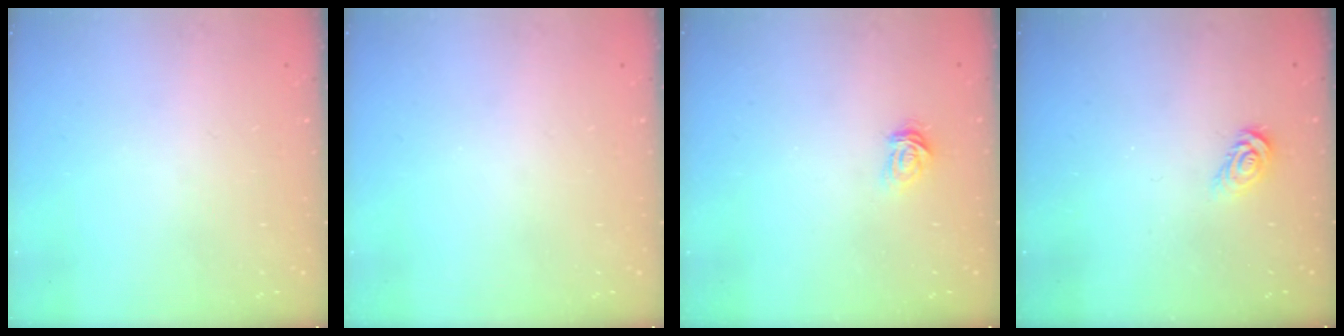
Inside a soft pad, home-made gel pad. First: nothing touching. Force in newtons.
{"total": 0.0}
{"total": 3.3, "press": 3.2, "slide": 0.3}
{"total": 4.2, "press": 4.2, "slide": 0.5}